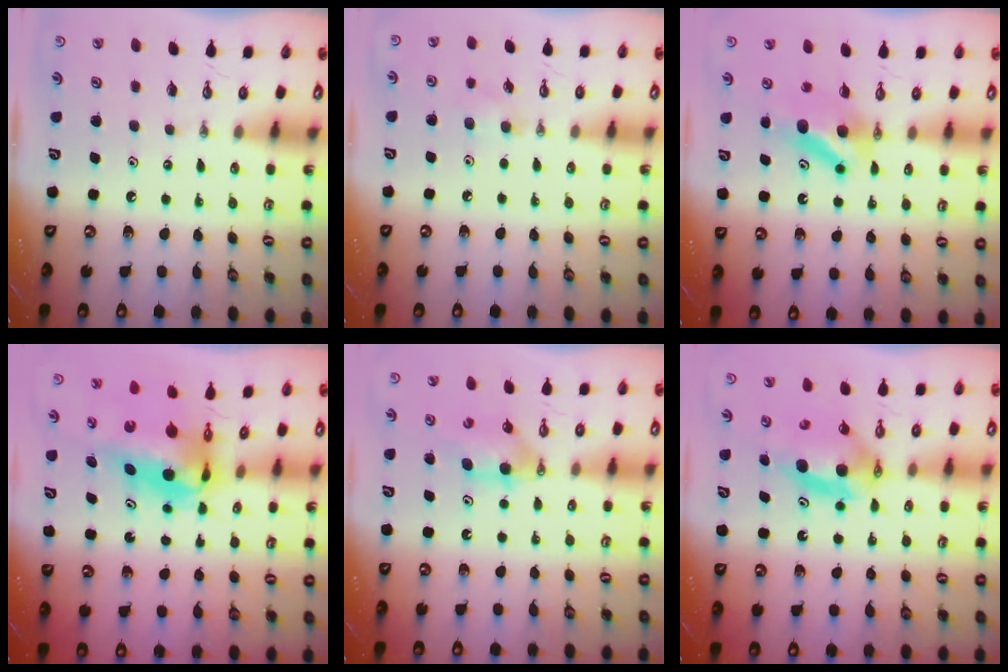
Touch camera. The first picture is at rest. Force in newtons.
{"total": 6.4, "press": 6.2, "slide": 1.4}
{"total": 6.6, "press": 6.6, "slide": 0.7}
{"total": 7.1, "press": 7.0, "slide": 0.9}
{"total": 4.5, "press": 4.3, "slide": 1.4}
{"total": 7.0, "press": 6.3, "slide": 3.0}